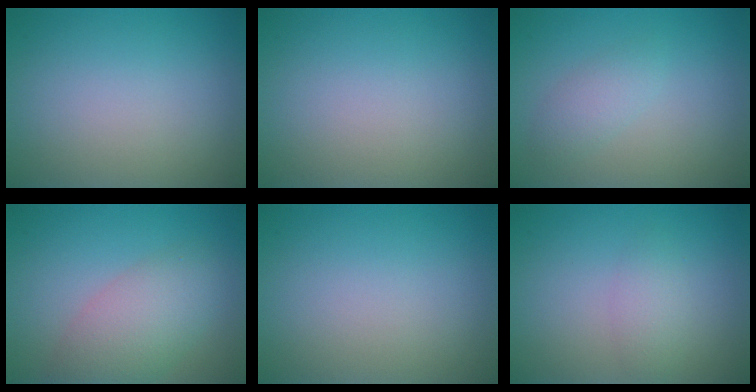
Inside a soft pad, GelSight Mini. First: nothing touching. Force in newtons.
{"total": 0.0}
{"total": 1.8, "press": 1.8, "slide": 0.1}
{"total": 4.9, "press": 4.8, "slide": 0.3}
{"total": 0.0}
{"total": 1.7, "press": 1.7, "slide": 0.1}